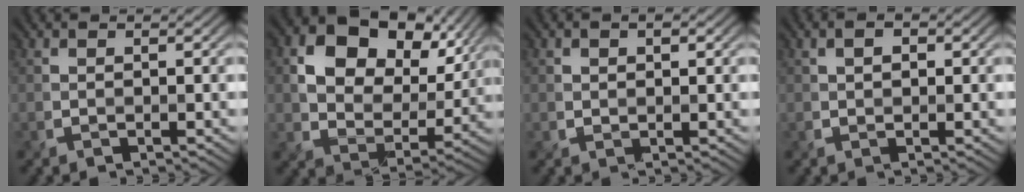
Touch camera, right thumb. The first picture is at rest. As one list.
[{"total": 12.9, "force": [5.4, 8.8, 7.6], "torque": [-0.133, -0.006, 0.093]}, {"total": 1.8, "force": [0.9, 1.1, 1.2], "torque": [-0.019, -0.001, 0.016]}, {"total": 2.0, "force": [0.8, 1.3, 1.4], "torque": [-0.024, 0.002, 0.010]}]